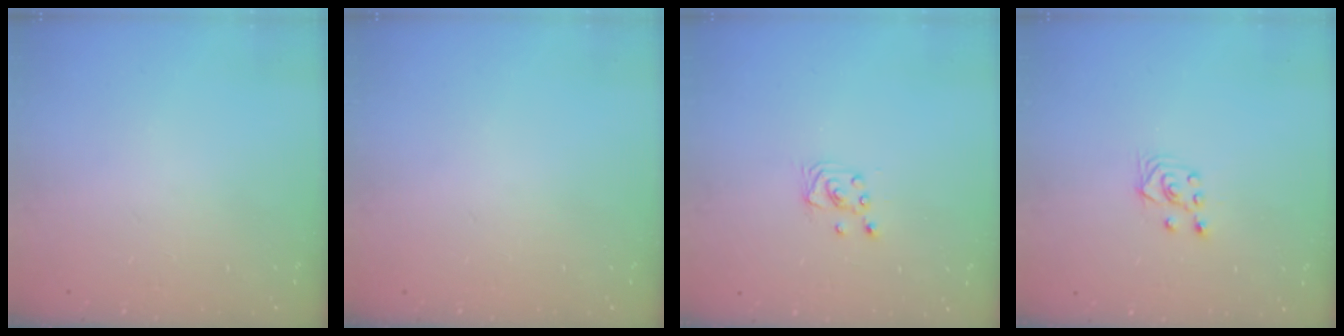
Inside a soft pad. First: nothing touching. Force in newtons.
{"total": 0.0}
{"total": 2.5, "press": 2.5, "slide": 0.2}
{"total": 2.6, "press": 2.5, "slide": 1.0}